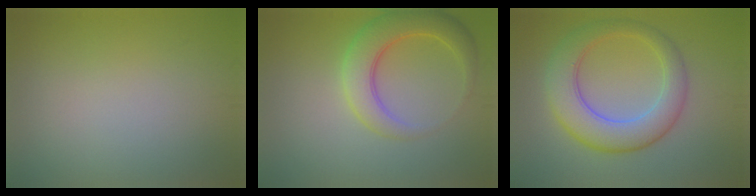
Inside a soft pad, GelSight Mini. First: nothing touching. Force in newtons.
{"total": 5.0, "press": 4.9, "slide": 0.4}
{"total": 6.4, "press": 6.4, "slide": 0.4}